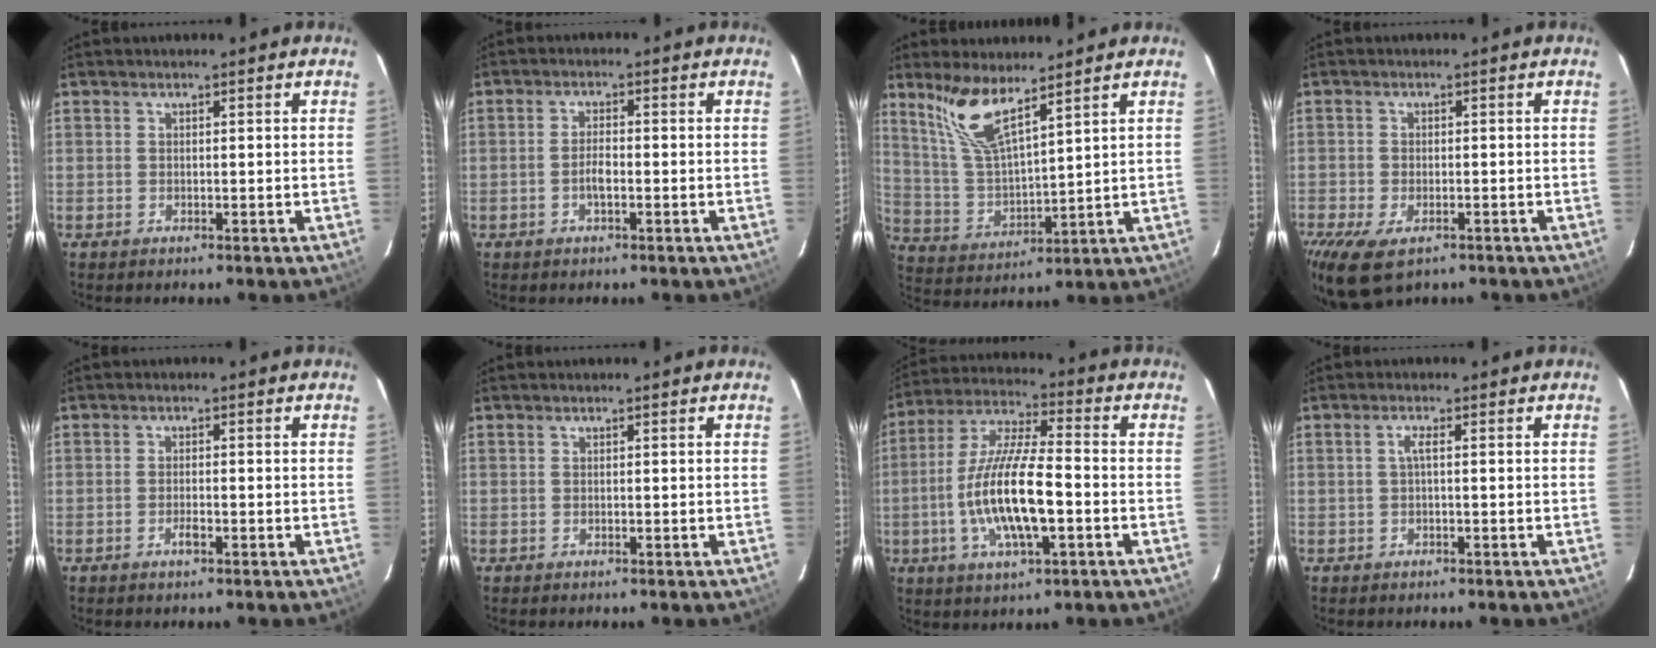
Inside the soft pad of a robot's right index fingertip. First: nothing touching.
{"total": 2.8, "force": [-0.9, 1.0, 2.5], "torque": [-0.049, 0.003, -0.018]}
{"total": 10.1, "force": [7.3, 2.0, 6.7], "torque": [-0.136, -0.001, 0.159]}
{"total": 8.8, "force": [-5.4, 4.5, 5.3], "torque": [-0.129, -0.034, -0.092]}
{"total": 1.9, "force": [-1.0, 0.6, 1.5], "torque": [-0.030, 0.000, -0.018]}
{"total": 0.0}
{"total": 15.4, "force": [-3.5, 3.9, 14.5], "torque": [-0.291, -0.004, -0.067]}
{"total": 1.4, "force": [-0.1, 0.0, 1.4], "torque": [-0.027, 0.004, -0.003]}